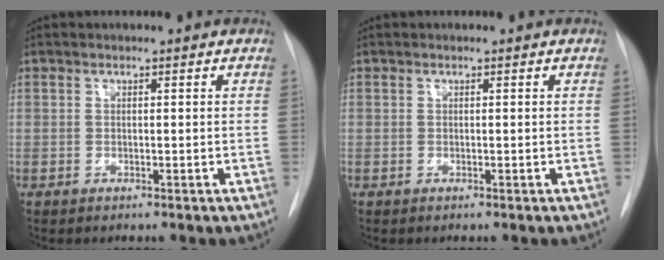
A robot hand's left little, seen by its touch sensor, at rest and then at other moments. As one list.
[{"total": 0.0}]